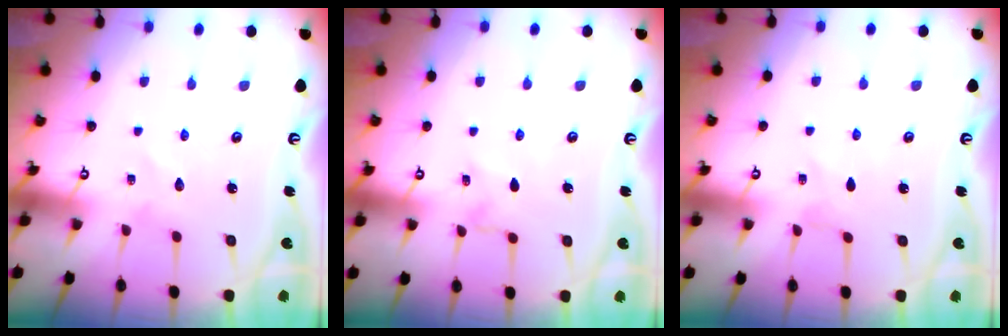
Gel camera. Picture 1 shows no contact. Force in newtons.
{"total": 1.1, "press": 1.1, "slide": 0.1}
{"total": 0.0}